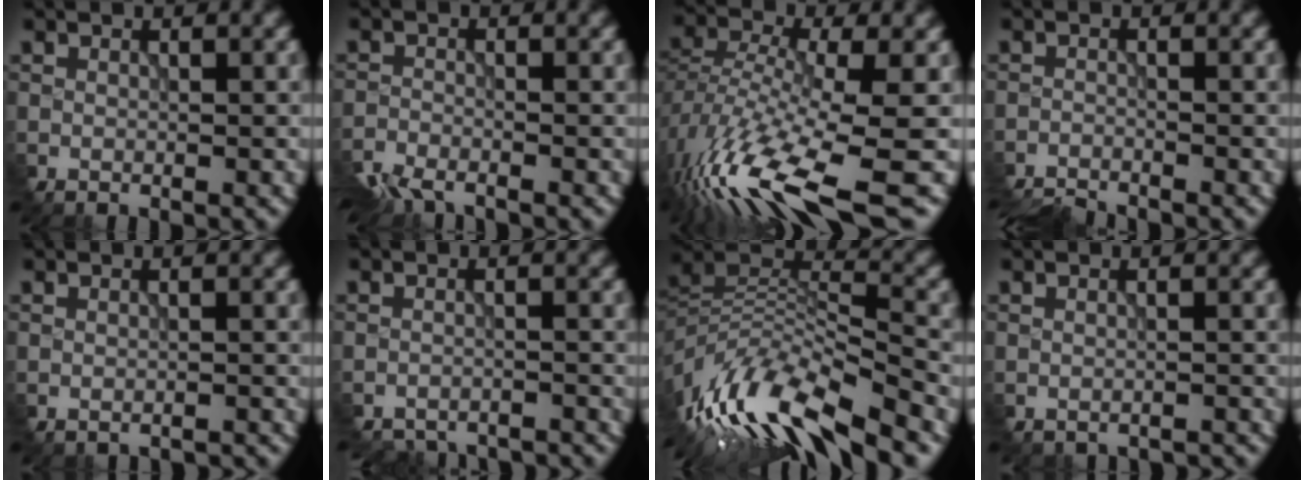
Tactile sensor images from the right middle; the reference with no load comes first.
{"total": 3.7, "force": [-3.4, 0.6, 1.5], "torque": [-0.040, -0.012, -0.065]}
{"total": 12.2, "force": [-7.1, 3.4, 9.4], "torque": [-0.202, -0.010, -0.115]}
{"total": 4.7, "force": [-4.6, 0.5, 0.8], "torque": [-0.012, -0.008, -0.069]}
{"total": 1.8, "force": [-1.7, 0.1, 0.4], "torque": [-0.001, -0.003, -0.026]}
{"total": 7.8, "force": [-7.7, 1.4, 0.4], "torque": [0.011, 0.007, -0.094]}
{"total": 10.8, "force": [-6.8, 3.3, 7.8], "torque": [-0.161, 0.018, -0.116]}
{"total": 2.6, "force": [-2.6, 0.2, 0.4], "torque": [-0.004, -0.002, -0.034]}